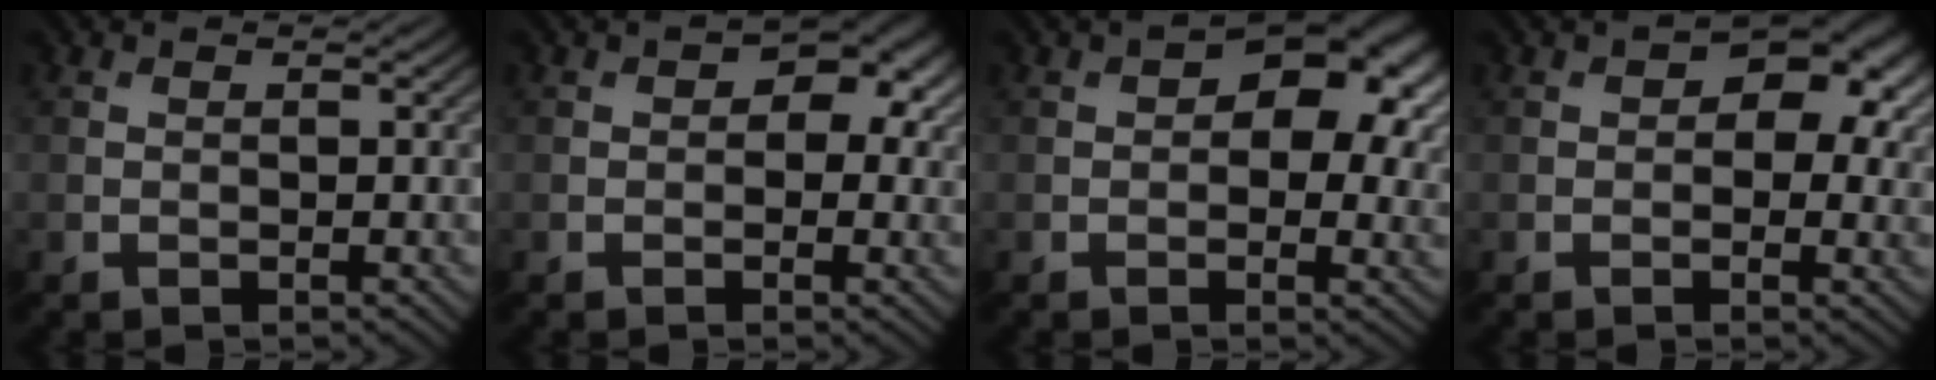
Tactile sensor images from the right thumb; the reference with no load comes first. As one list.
[{"total": 5.0, "force": [1.1, 3.2, 3.7], "torque": [-0.040, -0.004, 0.009]}, {"total": 9.6, "force": [2.2, 5.7, 7.4], "torque": [-0.088, -0.001, 0.023]}, {"total": 7.0, "force": [1.7, 4.3, 5.3], "torque": [-0.062, -0.003, 0.017]}]